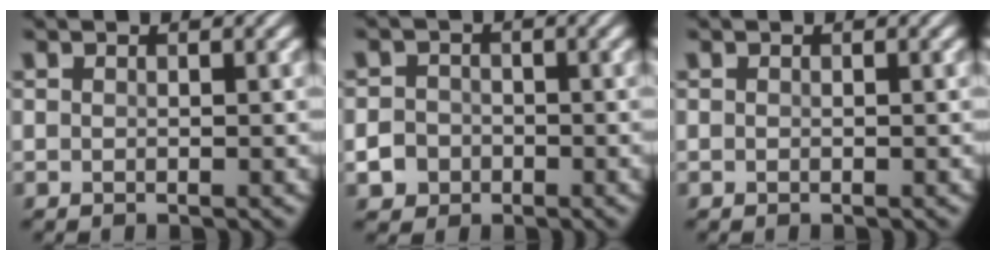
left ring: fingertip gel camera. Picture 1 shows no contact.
{"total": 2.9, "force": [-1.8, 2.3, 0.5], "torque": [0.006, 0.007, -0.028]}
{"total": 0.0}